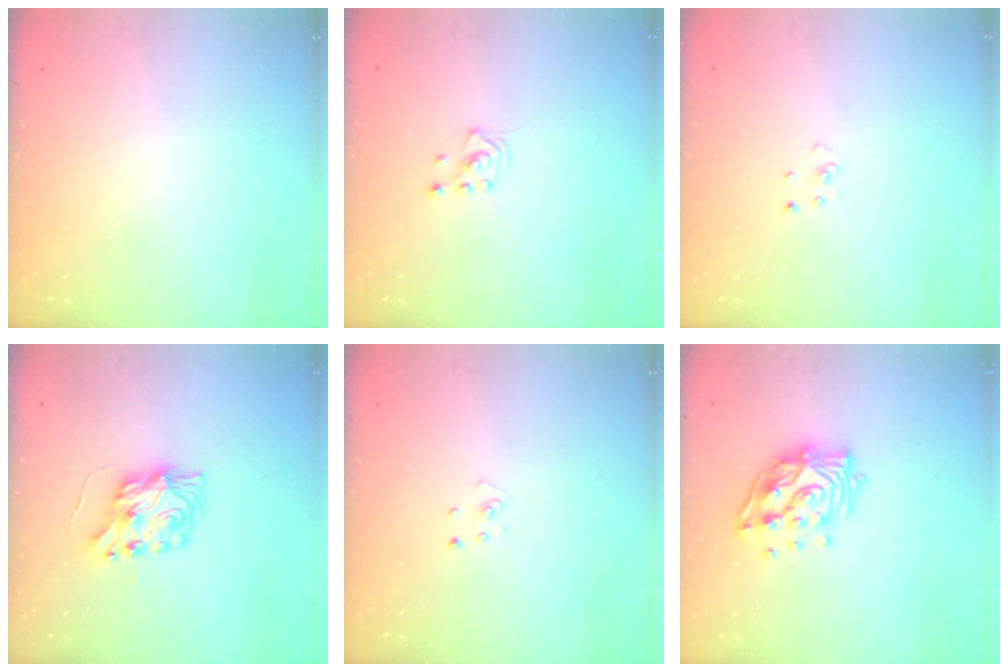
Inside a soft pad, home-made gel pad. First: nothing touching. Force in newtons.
{"total": 1.6, "press": 1.5, "slide": 0.2}
{"total": 2.3, "press": 2.3, "slide": 0.2}
{"total": 8.7, "press": 8.6, "slide": 0.4}
{"total": 2.3, "press": 2.3, "slide": 0.2}
{"total": 13.7, "press": 13.7, "slide": 1.2}